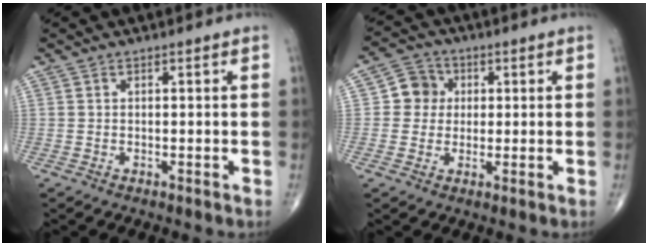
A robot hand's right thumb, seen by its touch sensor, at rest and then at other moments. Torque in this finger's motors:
{"motor_torque": [-0.38, 0.34, -0.09, -0.15, 0.07]}